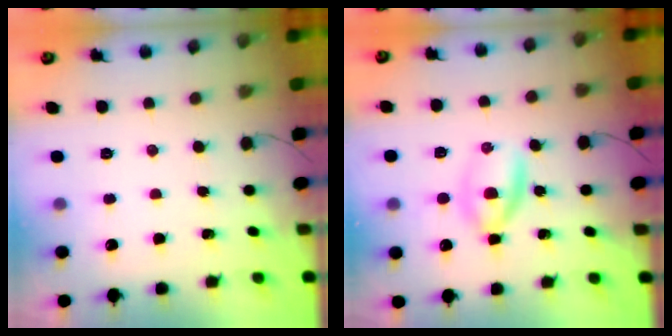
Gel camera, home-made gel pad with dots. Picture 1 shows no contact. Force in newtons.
{"total": 3.0, "press": 2.9, "slide": 0.9}